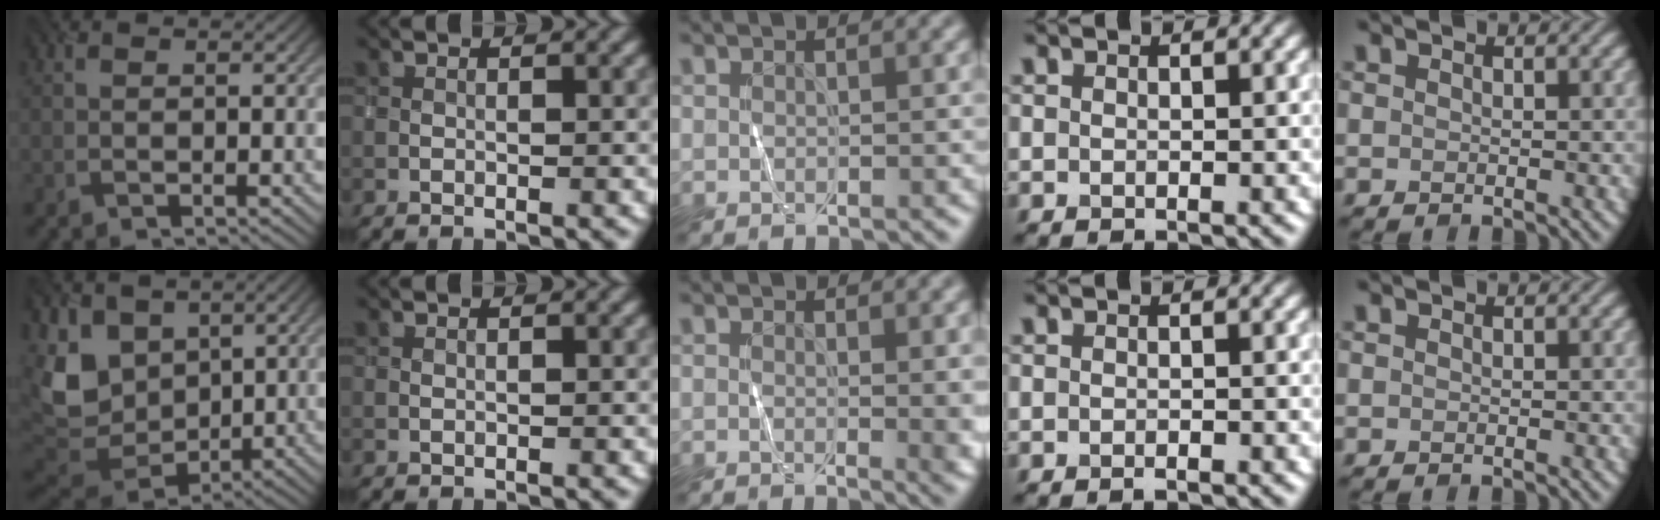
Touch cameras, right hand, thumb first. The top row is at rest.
{"thumb": {"total": 12.7, "force": [3.0, 9.6, 7.7], "torque": [-0.221, -0.013, 0.070]}, "middle": {"total": 3.4, "force": [0.1, 1.1, 3.2], "torque": [-0.027, -0.001, 0.001]}, "ring": {"total": 0.6, "force": [-0.5, 0.1, 0.4], "torque": [-0.006, -0.001, -0.007]}}